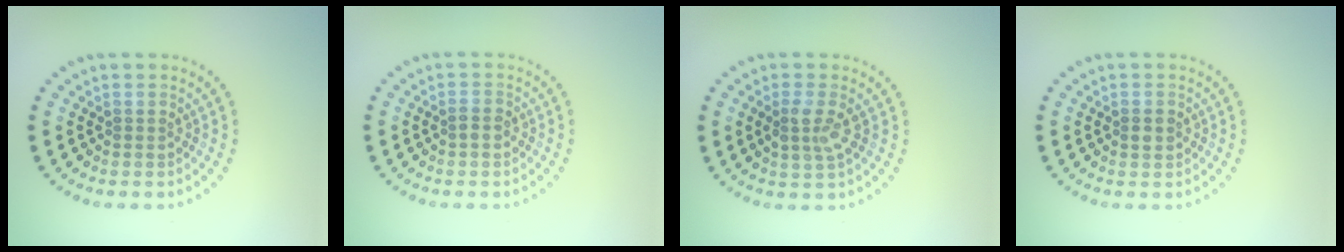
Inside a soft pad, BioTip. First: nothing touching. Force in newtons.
{"total": 1.2, "press": 1.1, "slide": 0.2}
{"total": 2.4, "press": 2.2, "slide": 0.9}
{"total": 1.5, "press": 1.5, "slide": 0.1}